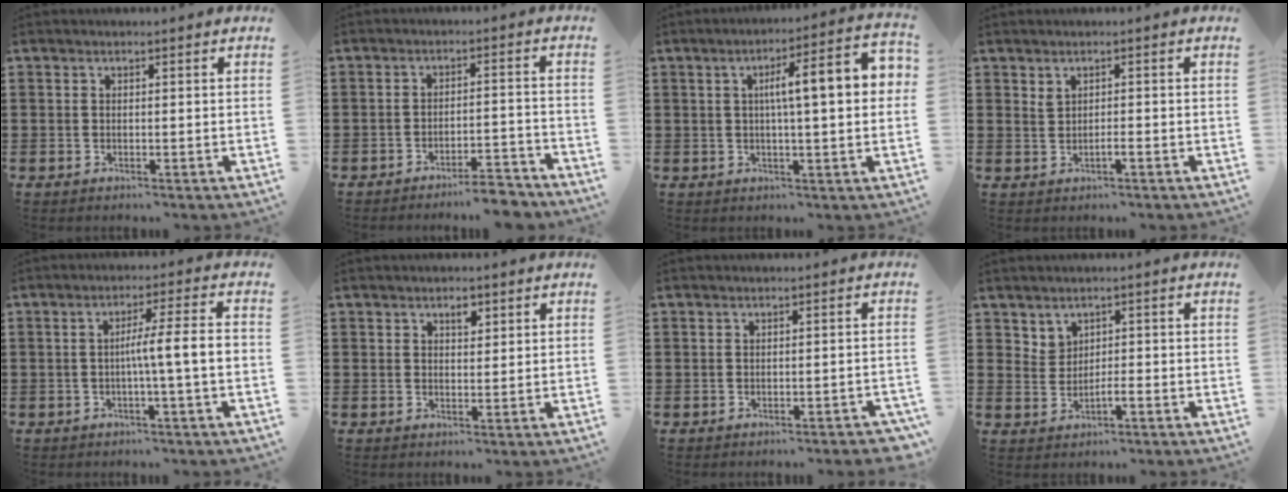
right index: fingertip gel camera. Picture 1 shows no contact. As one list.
[{"total": 5.0, "force": [-4.7, -0.1, 1.6], "torque": [-0.028, -0.005, -0.091]}, {"total": 9.0, "force": [1.3, 1.4, 8.8], "torque": [-0.147, -0.001, 0.012]}, {"total": 1.4, "force": [-0.1, 0.3, 1.4], "torque": [-0.029, -0.001, -0.002]}, {"total": 5.4, "force": [-0.8, -0.3, 5.3], "torque": [-0.097, -0.002, -0.021]}, {"total": 2.0, "force": [1.2, 1.0, 1.3], "torque": [-0.014, -0.003, 0.017]}, {"total": 1.0, "force": [-0.9, 0.2, 0.2], "torque": [-0.007, -0.001, -0.020]}, {"total": 1.5, "force": [0.3, 0.9, 1.1], "torque": [-0.025, -0.002, 0.007]}]